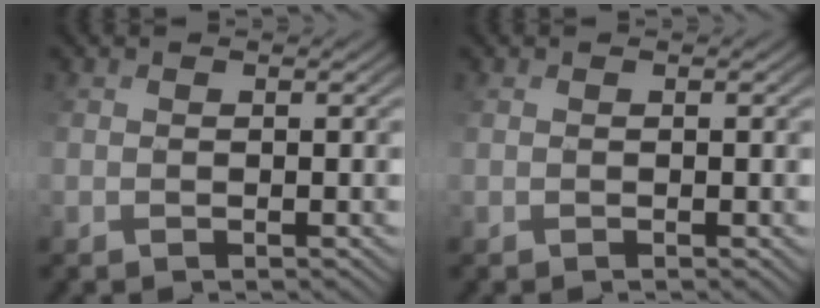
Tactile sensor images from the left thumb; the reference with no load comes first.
{"total": 0.0}